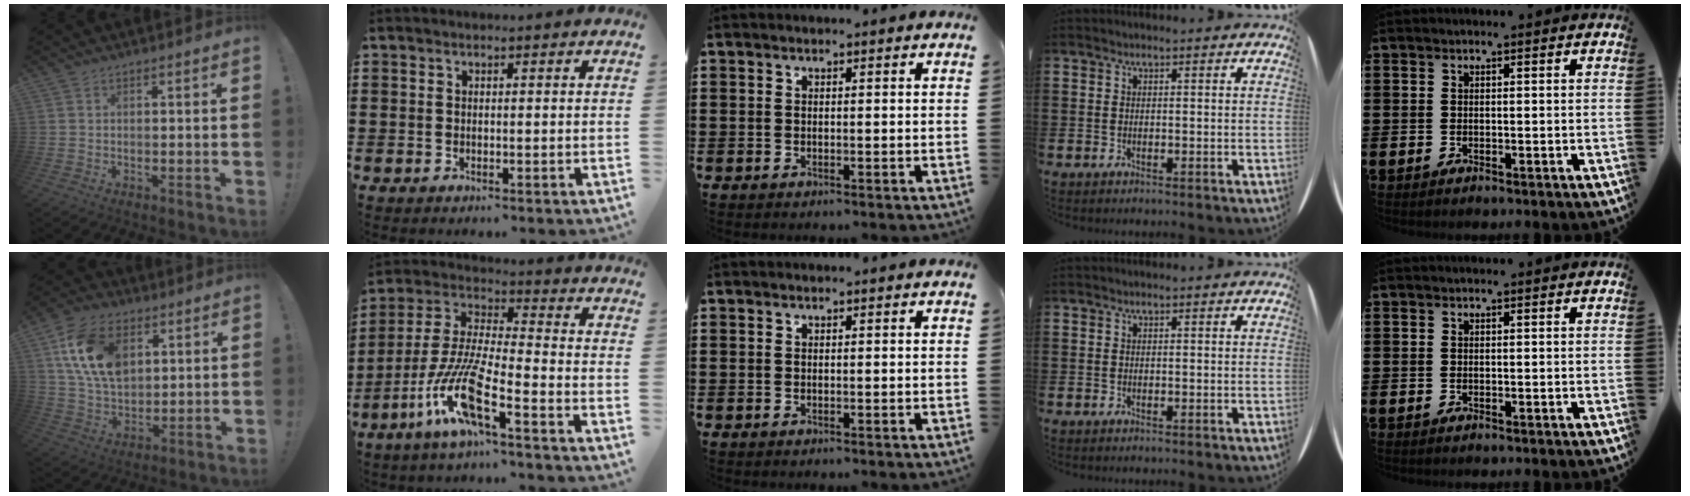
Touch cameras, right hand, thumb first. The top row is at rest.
{"thumb": {"total": 17.3, "force": [6.4, 11.4, 11.3], "torque": [-0.208, -0.018, 0.122]}, "index": {"total": 11.1, "force": [-6.7, 0.8, 8.8], "torque": [-0.210, -0.025, -0.141]}}